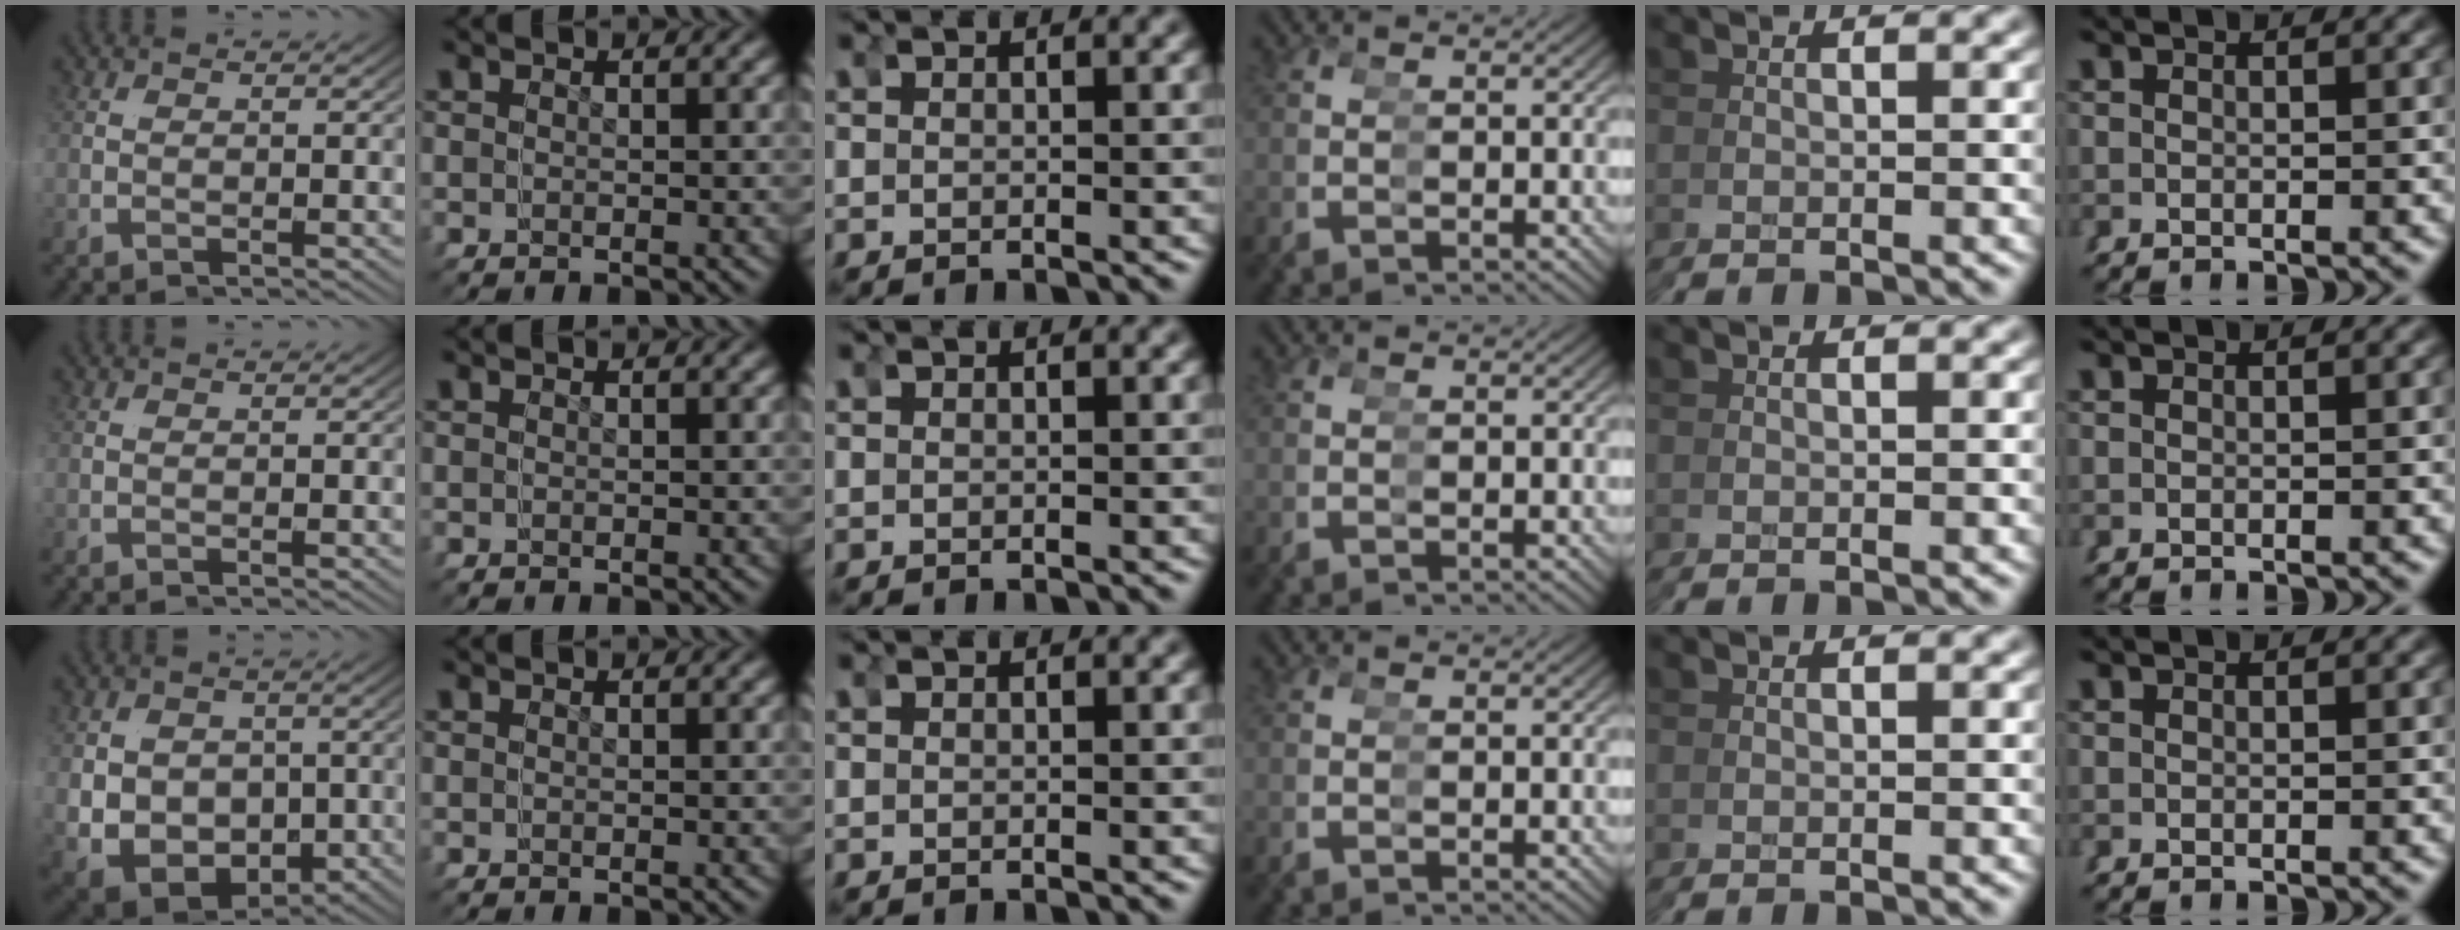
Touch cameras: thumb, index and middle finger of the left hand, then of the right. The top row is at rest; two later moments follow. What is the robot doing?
{"motion": "grasp_and_lifting", "object": "bandage"}